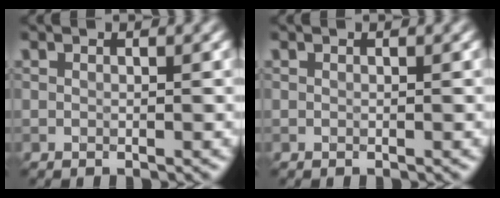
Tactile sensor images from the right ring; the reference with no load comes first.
{"total": 0.0}